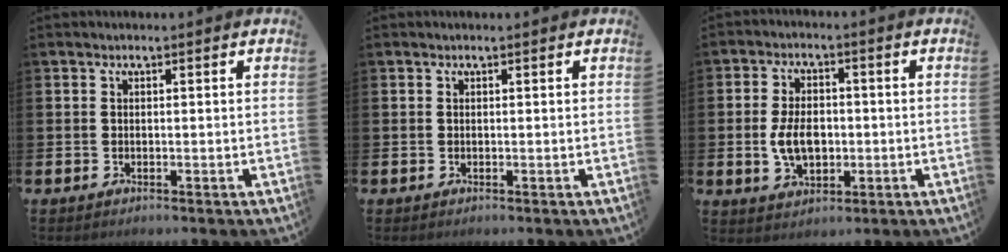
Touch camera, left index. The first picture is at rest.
{"total": 0.0}
{"total": 5.8, "force": [-0.6, 3.7, 4.5], "torque": [-0.085, -0.001, -0.017]}